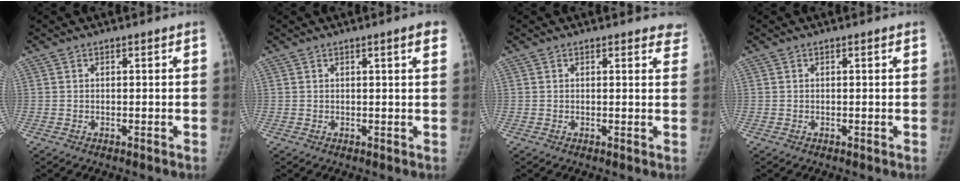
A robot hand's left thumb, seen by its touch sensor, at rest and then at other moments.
{"total": 3.0, "force": [1.6, 0.3, 2.5], "torque": [-0.030, -0.003, 0.018]}
{"total": 3.5, "force": [3.1, 1.3, 0.9], "torque": [0.018, -0.014, 0.016]}
{"total": 0.0}